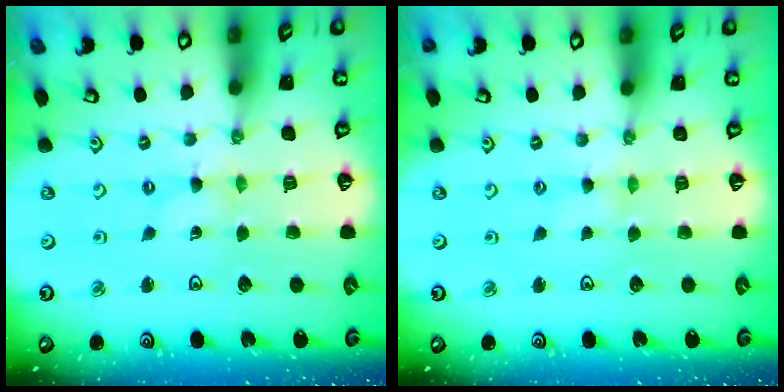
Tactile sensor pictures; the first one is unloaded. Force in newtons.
{"total": 2.6, "press": 2.5, "slide": 0.4}